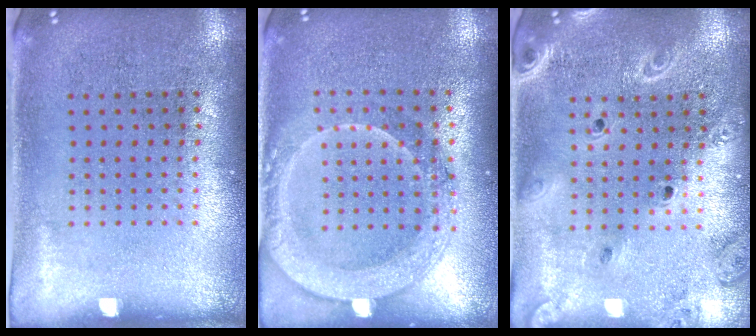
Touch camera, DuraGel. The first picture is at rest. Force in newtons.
{"total": 2.0, "press": 1.8, "slide": 0.9}
{"total": 2.1, "press": 1.9, "slide": 0.9}